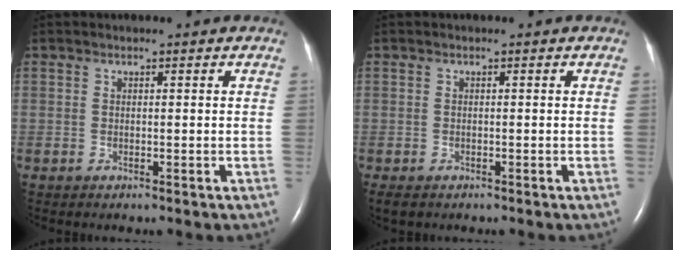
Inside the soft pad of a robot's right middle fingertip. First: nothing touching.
{"total": 2.2, "force": [-1.5, 1.2, 1.0], "torque": [-0.021, -0.005, -0.021]}